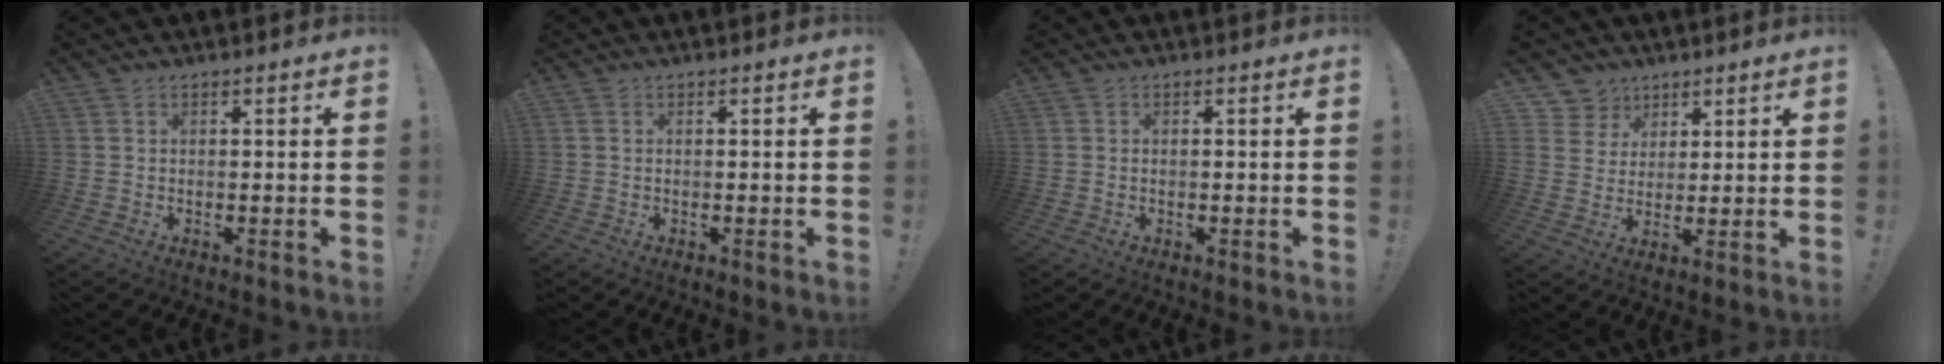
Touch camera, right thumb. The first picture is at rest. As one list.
[{"total": 0.5, "force": [0.2, 0.5, 0.2], "torque": [-0.005, 0.002, 0.003]}, {"total": 0.0}, {"total": 7.1, "force": [4.0, 5.9, 0.6], "torque": [-0.016, -0.033, 0.082]}]